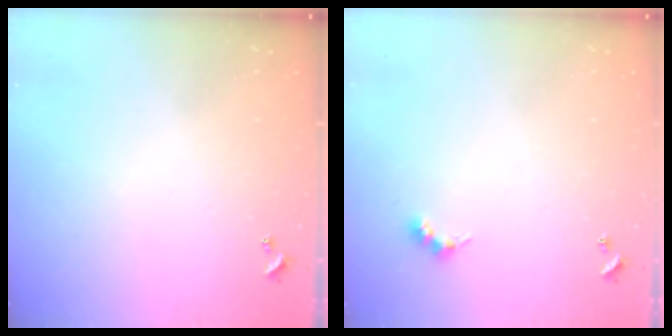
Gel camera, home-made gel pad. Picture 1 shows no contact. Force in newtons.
{"total": 3.9, "press": 3.8, "slide": 0.6}